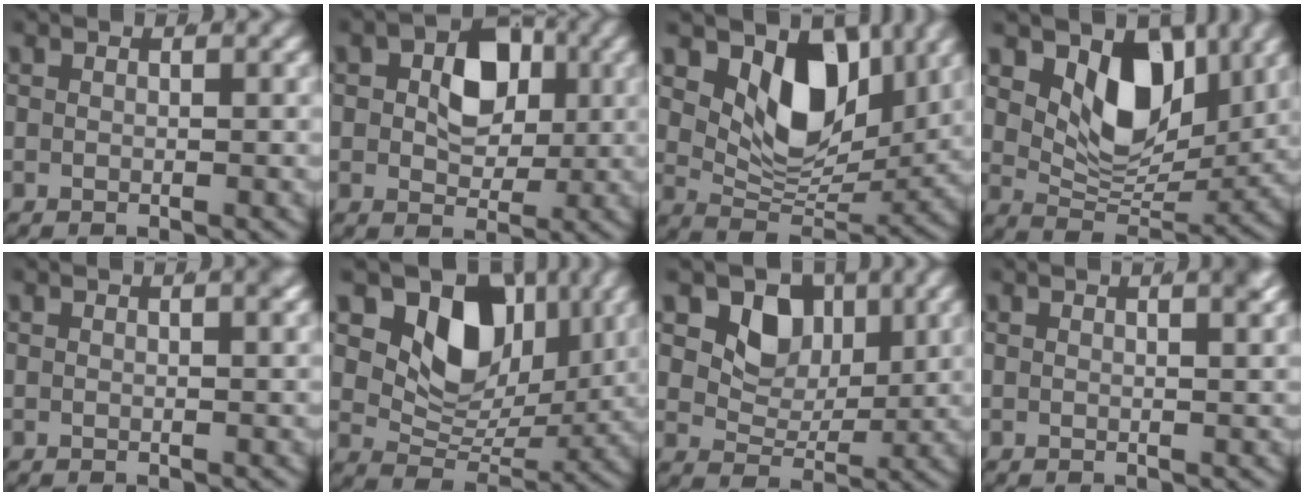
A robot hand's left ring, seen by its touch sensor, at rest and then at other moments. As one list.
[{"total": 5.5, "force": [0.8, 4.0, 3.8], "torque": [-0.064, -0.016, 0.023]}, {"total": 8.5, "force": [3.0, 5.3, 5.9], "torque": [-0.107, -0.020, 0.058]}, {"total": 7.5, "force": [2.7, 4.8, 5.2], "torque": [-0.092, -0.020, 0.055]}, {"total": 1.2, "force": [0.6, -0.1, 1.1], "torque": [-0.004, 0.008, 0.006]}, {"total": 11.8, "force": [3.9, 8.5, 7.2], "torque": [-0.132, -0.018, 0.067]}, {"total": 8.1, "force": [2.9, 6.2, 4.3], "torque": [-0.074, -0.005, 0.048]}, {"total": 2.2, "force": [1.2, 0.1, 1.9], "torque": [-0.012, 0.008, 0.015]}]